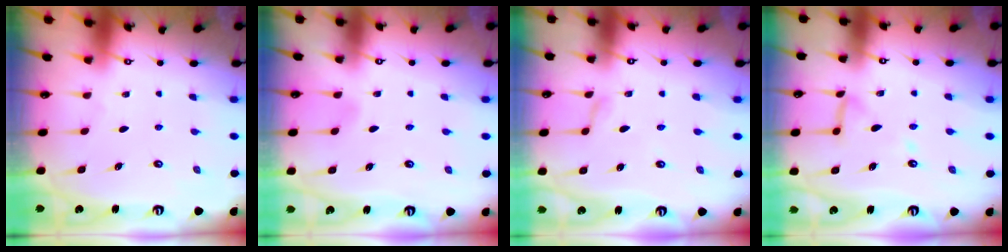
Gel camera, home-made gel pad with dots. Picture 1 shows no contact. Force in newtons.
{"total": 3.0, "press": 3.0, "slide": 0.4}
{"total": 2.1, "press": 2.1, "slide": 0.3}
{"total": 9.5, "press": 9.5, "slide": 0.8}